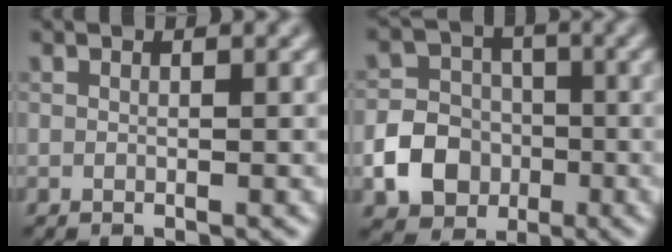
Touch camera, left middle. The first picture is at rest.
{"total": 5.6, "force": [-1.8, 4.7, 2.4], "torque": [-0.026, 0.001, -0.046]}